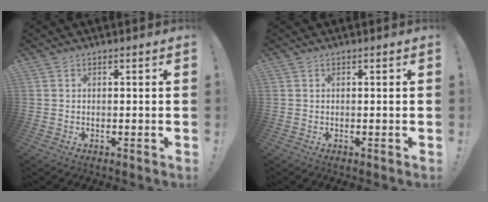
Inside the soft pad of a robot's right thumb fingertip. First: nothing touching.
{"total": 0.0}